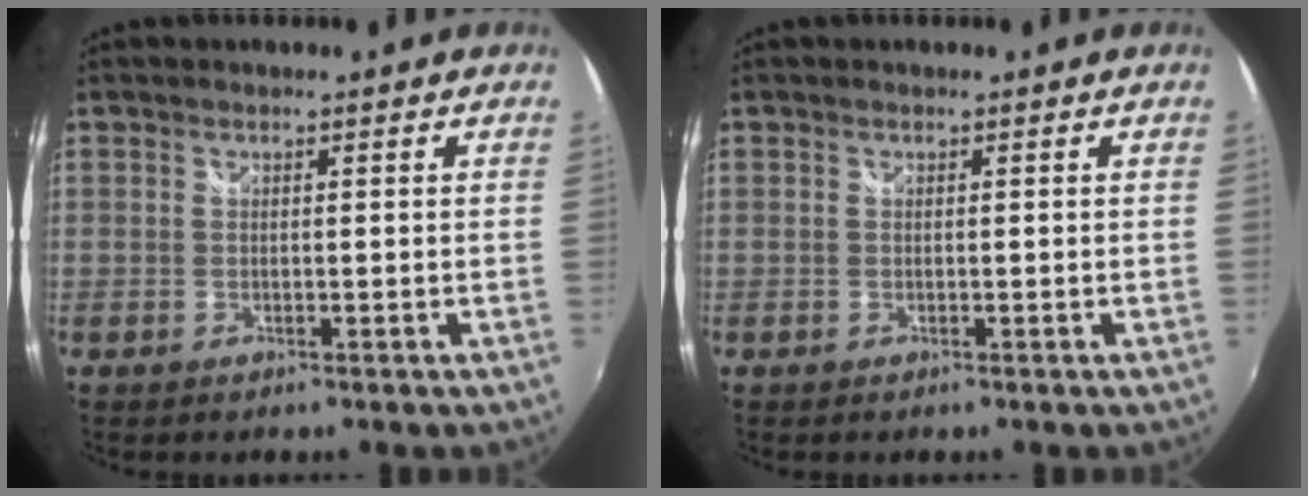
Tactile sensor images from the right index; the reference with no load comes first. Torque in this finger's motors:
{"motor_torque": [0.00, 0.00, 0.00, 0.00]}